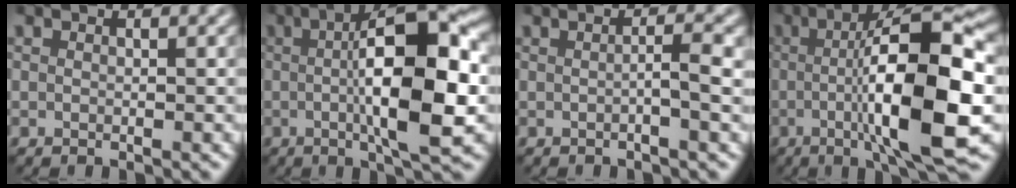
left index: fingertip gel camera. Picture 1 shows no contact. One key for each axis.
{"total": 11.4, "fx": -0.2, "fy": 2.9, "fz": 11.0, "tx": -0.162, "ty": 0.007, "tz": -0.005}
{"total": 1.9, "fx": -0.3, "fy": 0.3, "fz": 1.9, "tx": -0.030, "ty": 0.003, "tz": -0.007}
{"total": 12.7, "fx": -1.5, "fy": 2.6, "fz": 12.3, "tx": -0.186, "ty": 0.008, "tz": -0.030}